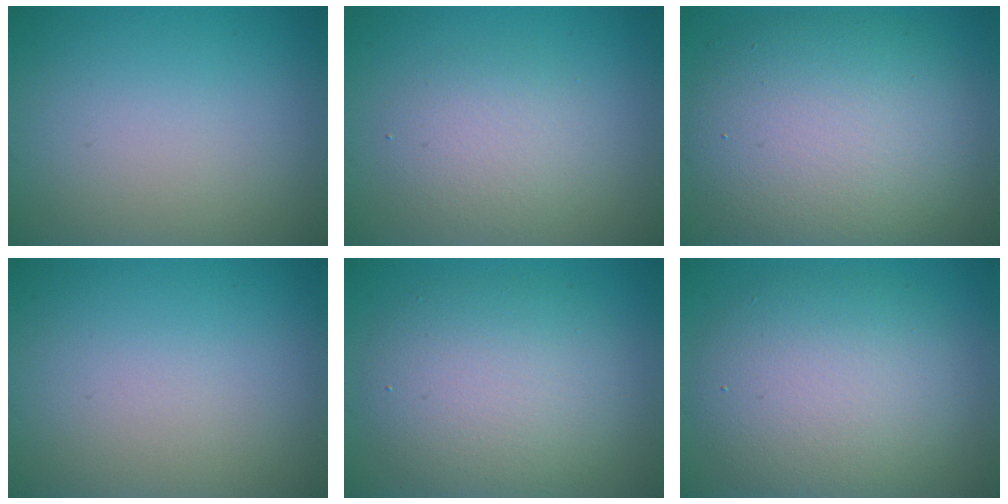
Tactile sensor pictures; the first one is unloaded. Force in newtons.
{"total": 2.8, "press": 2.8, "slide": 0.1}
{"total": 10.4, "press": 10.3, "slide": 0.7}
{"total": 0.0}
{"total": 6.4, "press": 6.4, "slide": 0.5}
{"total": 7.3, "press": 7.3, "slide": 0.3}